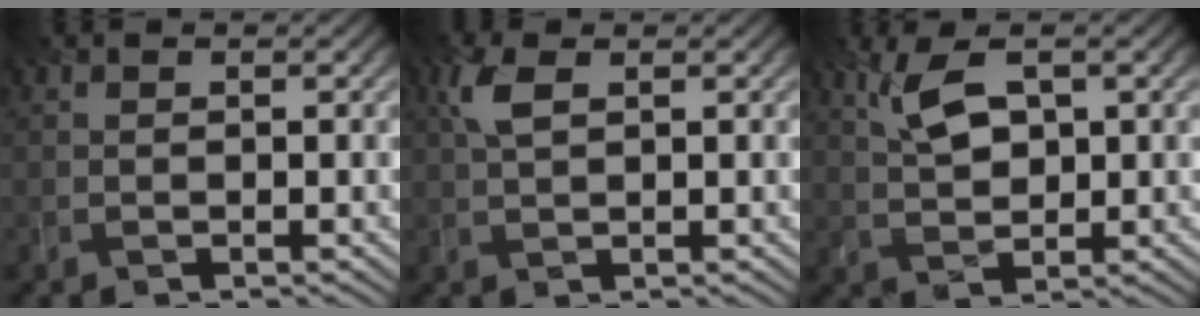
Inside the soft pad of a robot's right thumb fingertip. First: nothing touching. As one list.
[{"total": 3.3, "force": [1.2, 1.3, 2.7], "torque": [-0.070, 0.007, 0.026]}, {"total": 5.7, "force": [2.2, 2.7, 4.6], "torque": [-0.108, 0.004, 0.044]}]